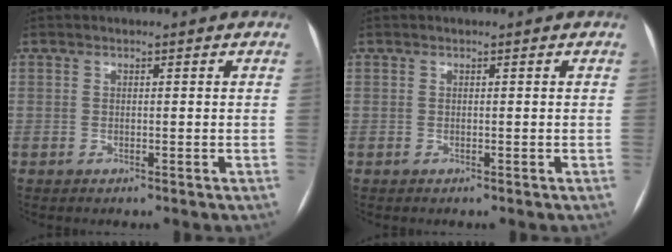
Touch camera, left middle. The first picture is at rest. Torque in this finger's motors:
{"motor_torque": [0.00, 0.00, 0.00, 0.00]}